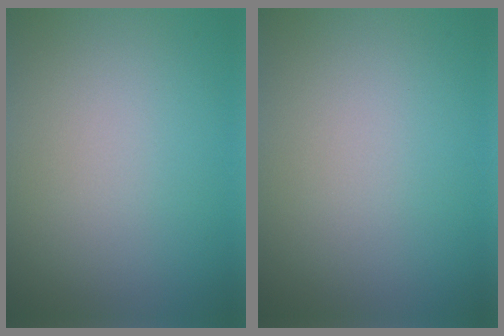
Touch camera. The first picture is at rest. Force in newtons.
{"total": 0.0}